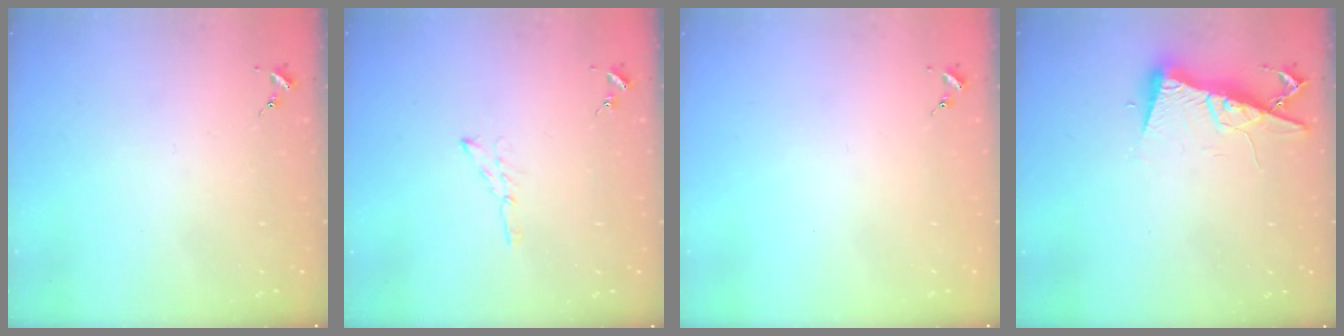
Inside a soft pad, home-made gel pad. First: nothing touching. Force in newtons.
{"total": 4.5, "press": 4.5, "slide": 0.5}
{"total": 0.0}
{"total": 9.5, "press": 9.4, "slide": 1.1}